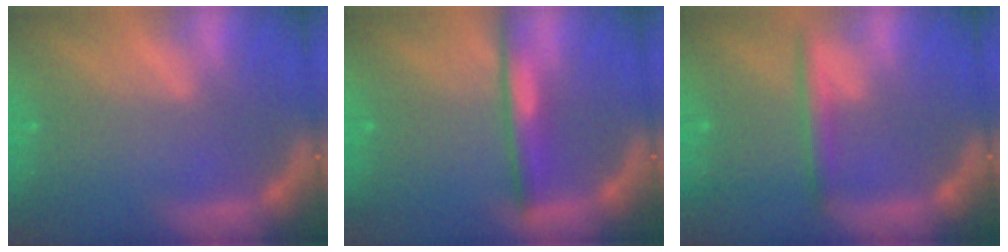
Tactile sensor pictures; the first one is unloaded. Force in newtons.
{"total": 3.5}
{"total": 2.4}